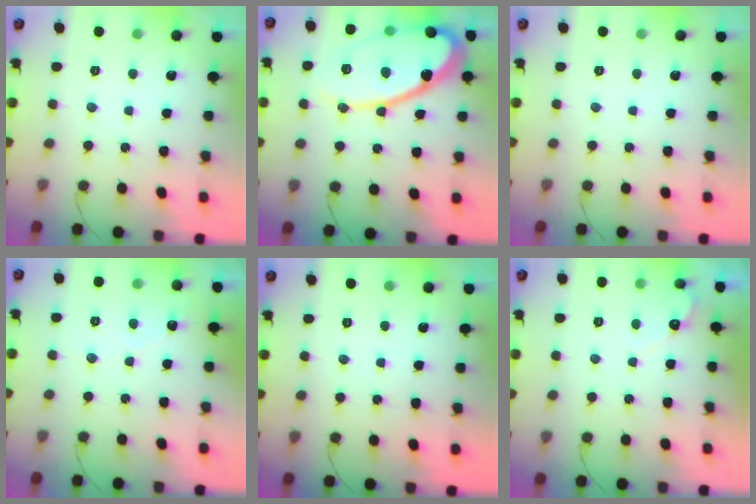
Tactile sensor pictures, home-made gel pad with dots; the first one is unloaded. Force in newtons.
{"total": 20.4, "press": 20.4, "slide": 1.7}
{"total": 0.0}
{"total": 1.6, "press": 1.6, "slide": 0.1}
{"total": 0.0}
{"total": 3.5, "press": 3.5, "slide": 0.3}